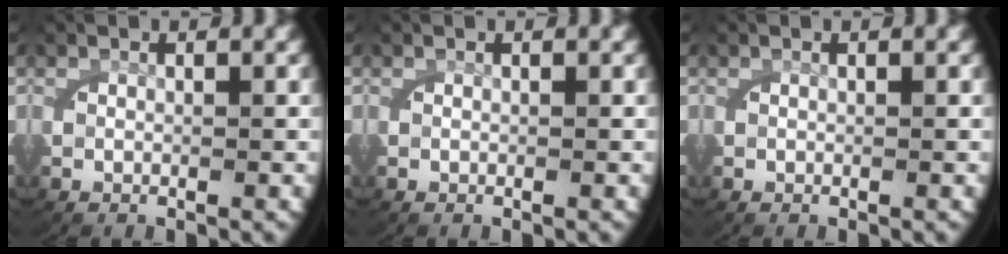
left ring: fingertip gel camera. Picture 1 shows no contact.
{"total": 0.0}
{"total": 0.0}